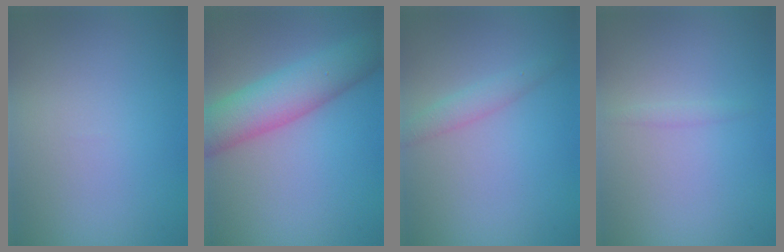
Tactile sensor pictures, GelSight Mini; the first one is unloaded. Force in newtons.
{"total": 6.6, "press": 6.6, "slide": 0.3}
{"total": 1.6, "press": 1.6, "slide": 0.0}
{"total": 0.7, "press": 0.7, "slide": 0.0}